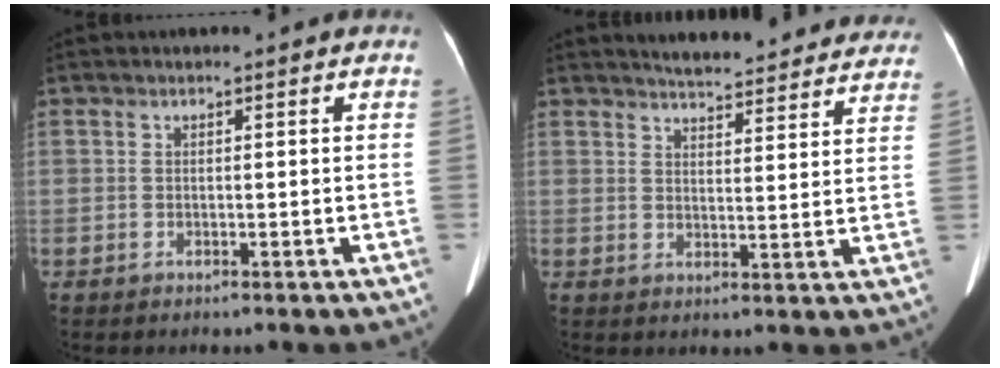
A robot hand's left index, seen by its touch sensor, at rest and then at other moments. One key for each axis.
{"total": 18.1, "fx": 16.9, "fy": 3.7, "fz": 5.3, "tx": -0.055, "ty": -0.015, "tz": 0.192}